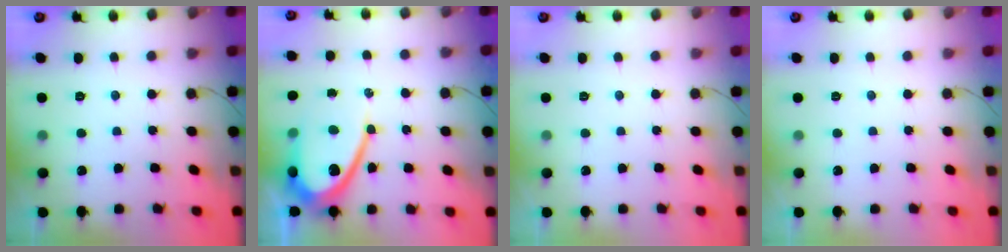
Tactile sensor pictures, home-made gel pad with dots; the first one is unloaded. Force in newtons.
{"total": 14.1, "press": 14.0, "slide": 1.1}
{"total": 0.0}
{"total": 0.0}